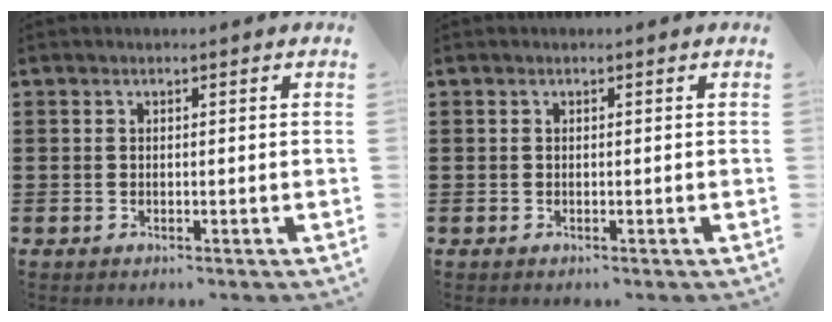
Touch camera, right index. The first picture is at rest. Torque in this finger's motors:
{"motor_torque": [-0.01, 0.00, 0.00, 0.00]}